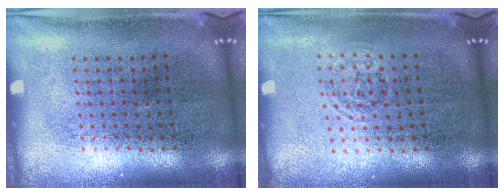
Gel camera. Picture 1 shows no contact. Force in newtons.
{"total": 0.7, "press": 0.5, "slide": 0.5}